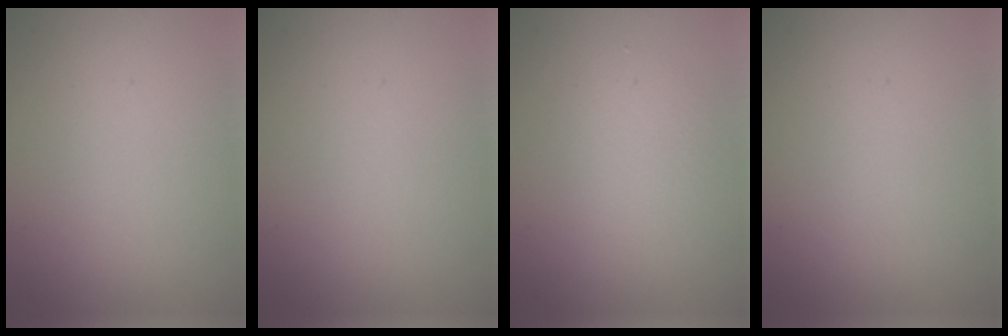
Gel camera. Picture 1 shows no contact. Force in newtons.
{"total": 0.0}
{"total": 2.0, "press": 2.0, "slide": 0.1}
{"total": 0.0}